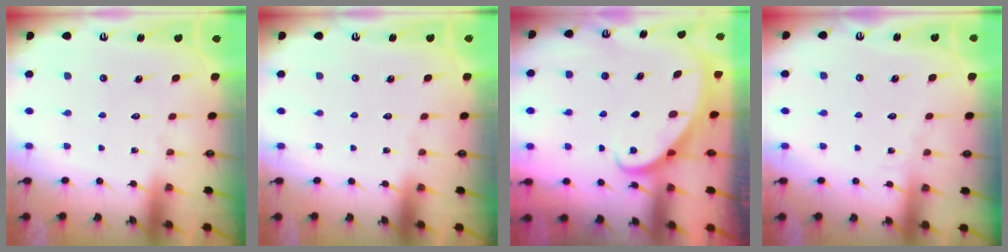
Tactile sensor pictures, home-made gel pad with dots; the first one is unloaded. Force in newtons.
{"total": 0.0}
{"total": 2.8, "press": 2.8, "slide": 0.2}
{"total": 2.6, "press": 2.6, "slide": 0.2}